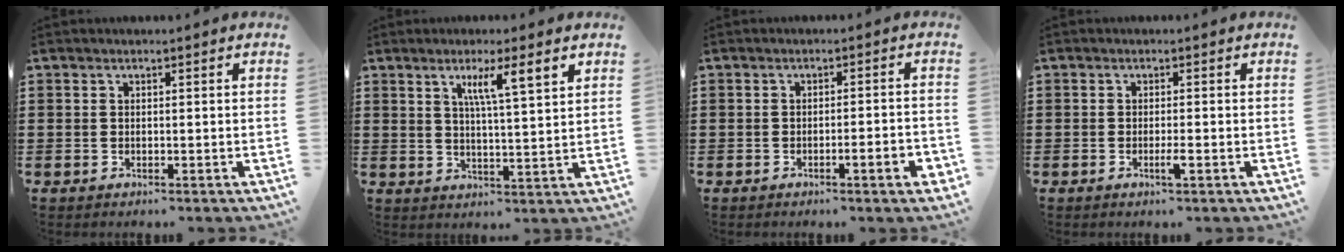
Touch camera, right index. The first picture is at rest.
{"total": 5.7, "force": [2.8, 0.3, 4.9], "torque": [-0.096, 0.000, 0.043]}
{"total": 3.1, "force": [-1.5, 0.1, 2.7], "torque": [-0.042, -0.006, -0.024]}
{"total": 1.8, "force": [-0.8, 0.0, 1.6], "torque": [-0.034, -0.004, -0.017]}